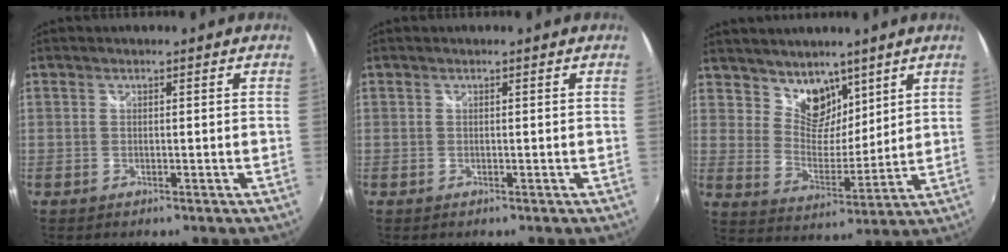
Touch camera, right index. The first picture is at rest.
{"total": 0.0}
{"total": 8.8, "force": [6.4, 5.3, 2.8], "torque": [-0.038, -0.006, 0.119]}